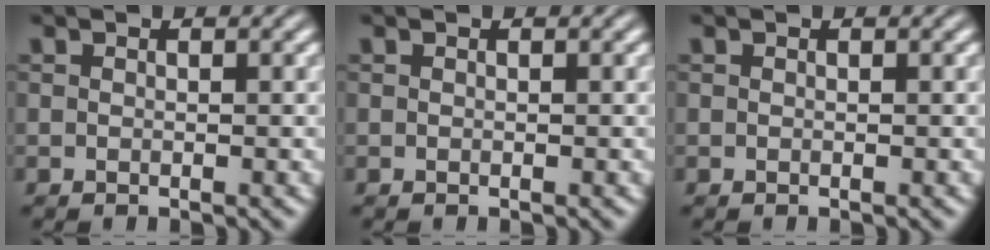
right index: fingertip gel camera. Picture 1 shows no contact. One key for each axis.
{"total": 0.0}
{"total": 0.0}